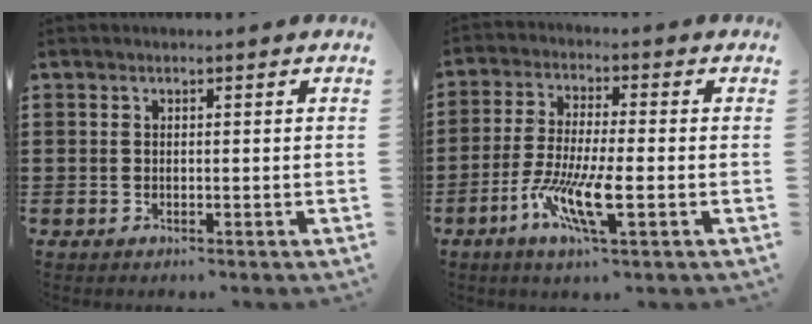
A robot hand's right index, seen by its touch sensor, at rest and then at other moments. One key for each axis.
{"total": 9.0, "fx": -3.7, "fy": 1.6, "fz": 8.1, "tx": -0.167, "ty": -0.014, "tz": -0.069}